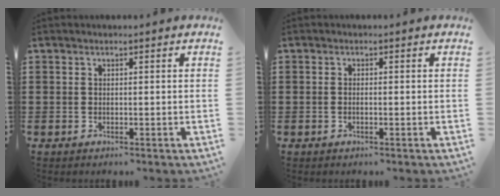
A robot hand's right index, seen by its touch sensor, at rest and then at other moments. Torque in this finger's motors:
{"motor_torque": [0.27, 1.87, -0.05, -0.01]}